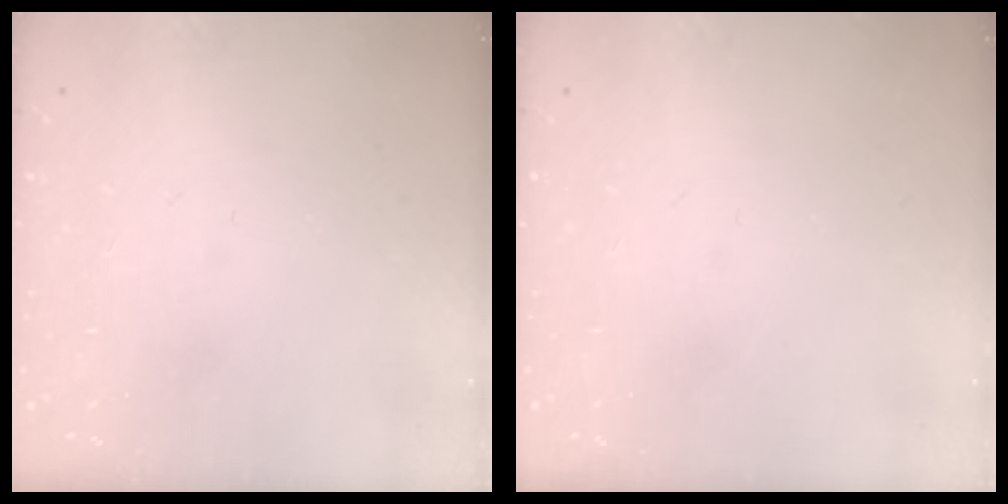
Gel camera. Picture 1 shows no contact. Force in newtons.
{"total": 0.0}